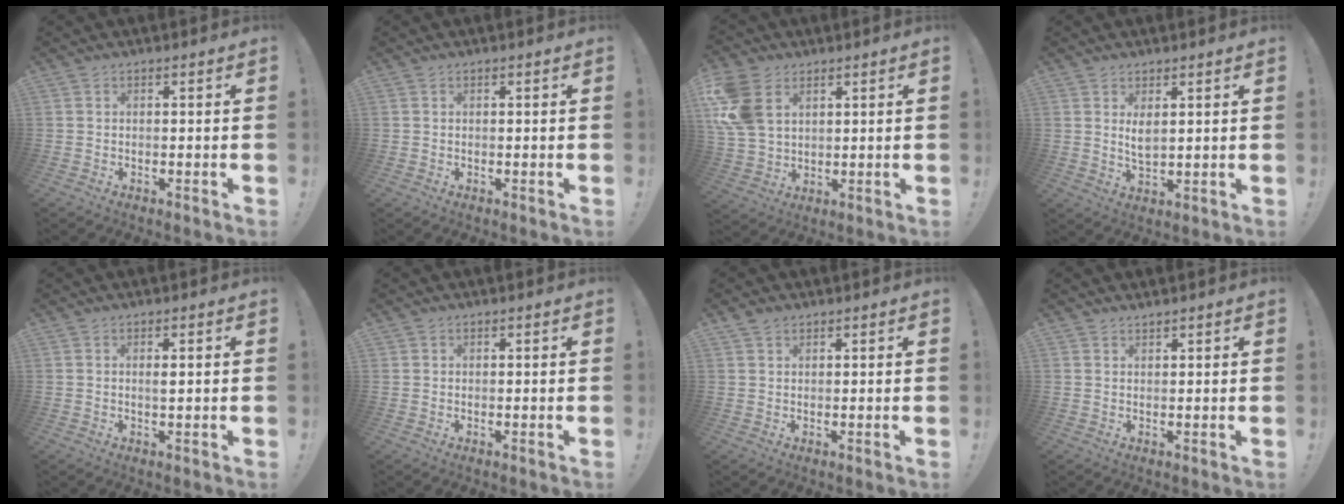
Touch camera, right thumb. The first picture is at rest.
{"total": 0.9, "force": [0.4, 0.8, -0.3], "torque": [0.013, -0.001, 0.005]}
{"total": 13.4, "force": [4.9, 9.5, 8.0], "torque": [-0.179, -0.014, 0.100]}
{"total": 4.2, "force": [2.2, 2.2, 2.8], "torque": [-0.037, -0.015, 0.037]}
{"total": 1.5, "force": [0.3, 0.3, 1.5], "torque": [-0.017, -0.005, 0.002]}
{"total": 0.9, "force": [0.5, 0.7, 0.0], "torque": [0.005, -0.001, 0.009]}
{"total": 1.8, "force": [1.3, 1.0, 0.6], "torque": [-0.014, -0.003, 0.025]}
{"total": 1.4, "force": [1.4, 0.2, -0.1], "torque": [0.010, -0.008, 0.026]}